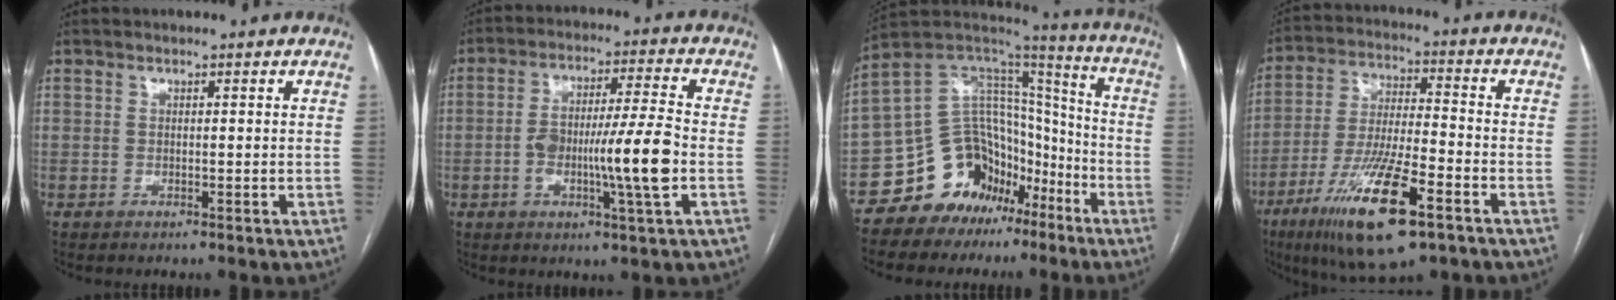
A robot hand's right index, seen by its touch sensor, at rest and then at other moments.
{"total": 11.4, "force": [-2.4, 0.3, 11.1], "torque": [-0.196, 0.005, -0.044]}
{"total": 15.7, "force": [-9.6, 11.0, 5.8], "torque": [-0.096, 0.096, -0.156]}
{"total": 16.7, "force": [-8.9, 3.0, 13.8], "torque": [-0.280, -0.031, -0.154]}